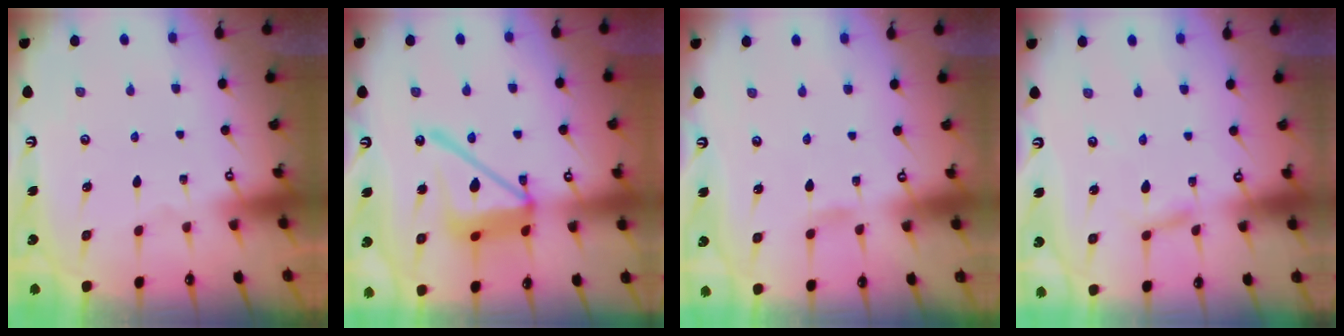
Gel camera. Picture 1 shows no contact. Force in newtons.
{"total": 16.8, "press": 16.8, "slide": 1.6}
{"total": 2.8, "press": 2.8, "slide": 0.2}
{"total": 2.1, "press": 2.1, "slide": 0.2}